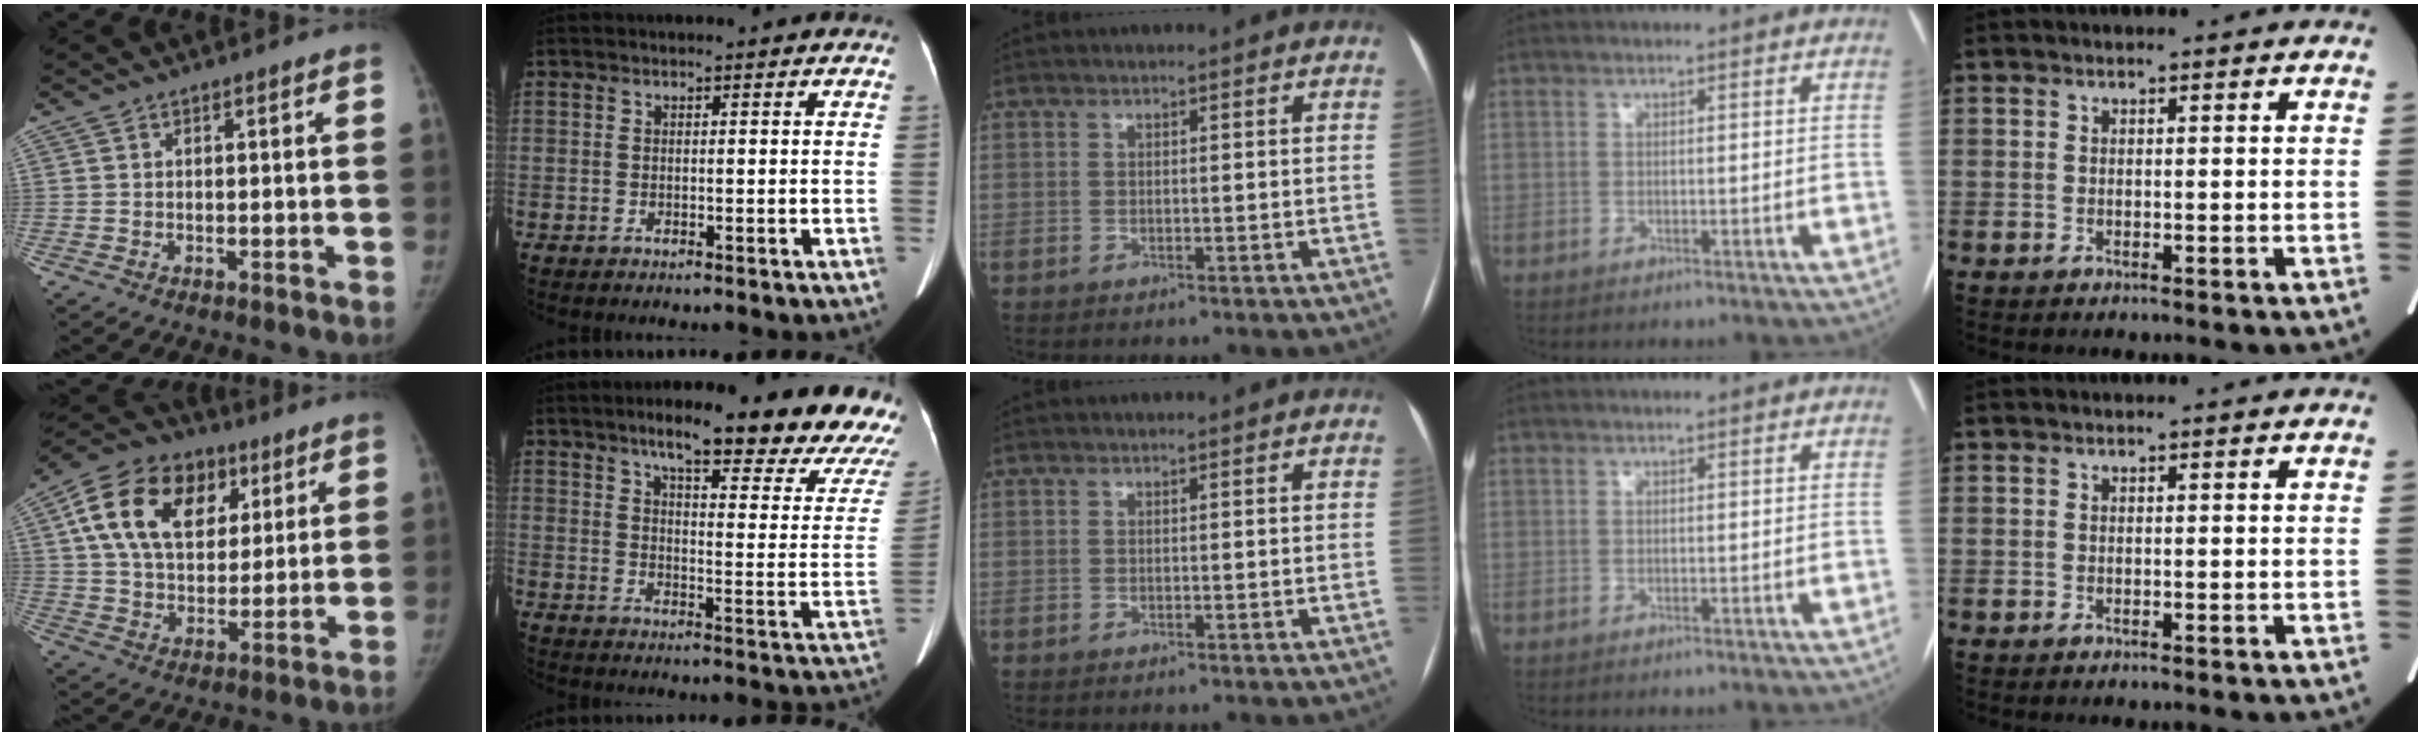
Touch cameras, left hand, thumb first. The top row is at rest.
{"thumb": {"total": 20.1, "force": [7.4, 13.6, 12.8], "torque": [-0.208, 0.004, 0.121]}, "index": {"total": 22.7, "force": [18.5, 4.0, 12.5], "torque": [-0.153, -0.040, 0.217]}}